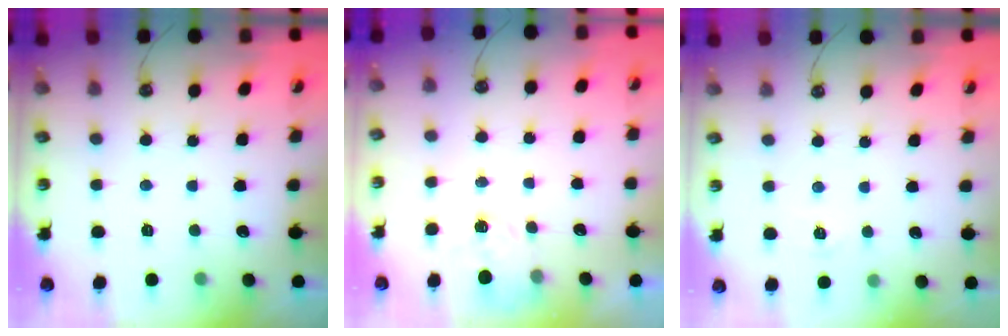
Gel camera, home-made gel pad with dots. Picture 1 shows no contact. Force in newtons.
{"total": 5.3, "press": 5.2, "slide": 0.4}
{"total": 2.1, "press": 2.1, "slide": 0.3}